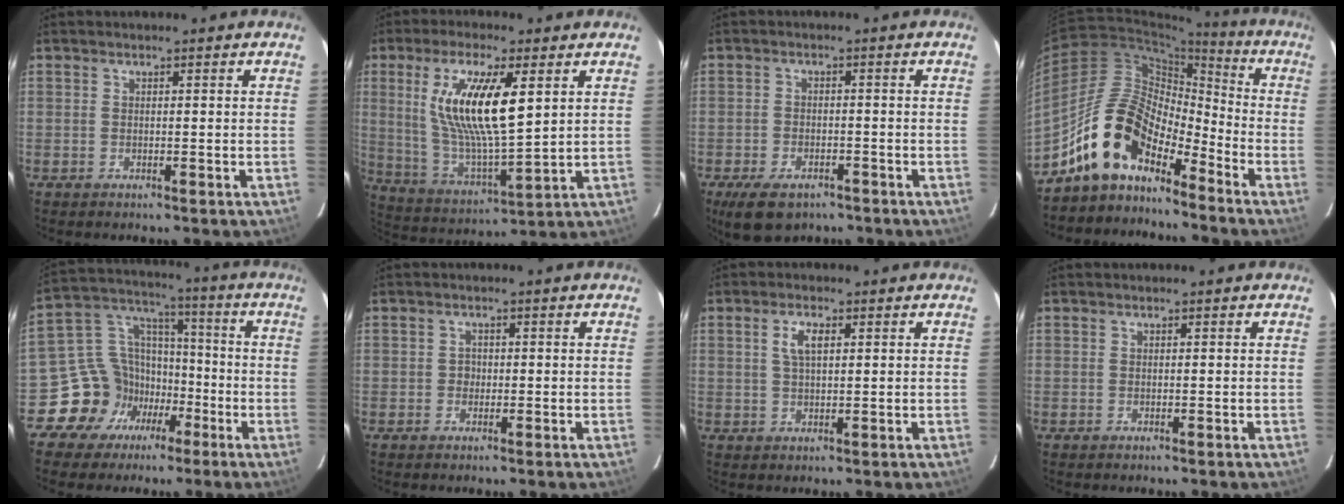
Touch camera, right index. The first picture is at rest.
{"total": 16.6, "force": [5.1, 4.4, 15.2], "torque": [-0.293, -0.004, 0.105]}
{"total": 8.2, "force": [-5.5, 4.2, 4.4], "torque": [-0.102, -0.013, -0.085]}
{"total": 13.3, "force": [-10.3, 5.4, 6.5], "torque": [-0.114, 0.023, -0.204]}
{"total": 12.3, "force": [-6.1, 10.4, 2.3], "torque": [-0.051, 0.062, -0.095]}
{"total": 1.3, "force": [-0.4, 1.2, 0.1], "torque": [0.001, 0.003, -0.006]}
{"total": 3.7, "force": [1.2, 1.4, 3.1], "torque": [-0.061, 0.006, 0.024]}
{"total": 0.0}